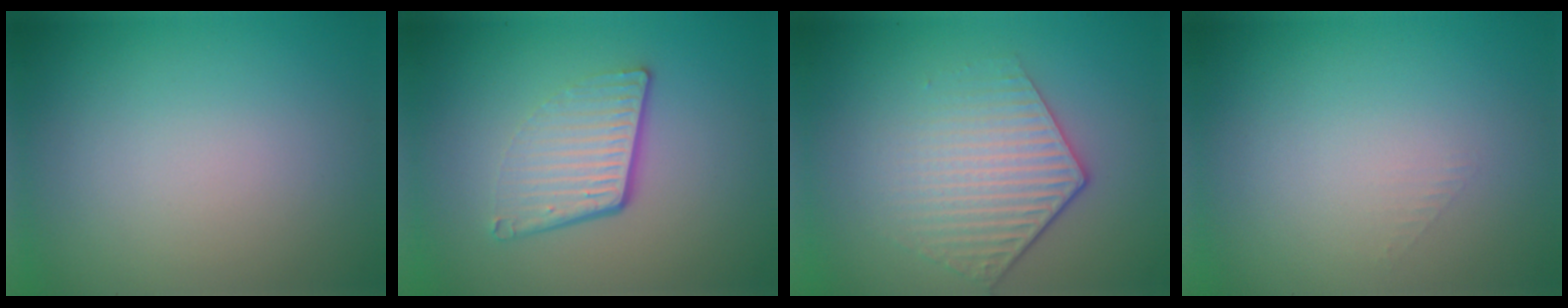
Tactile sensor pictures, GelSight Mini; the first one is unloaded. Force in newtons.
{"total": 4.5, "press": 2.8, "slide": 3.5}
{"total": 4.3, "press": 3.1, "slide": 2.9}
{"total": 0.6, "press": 0.6, "slide": 0.0}